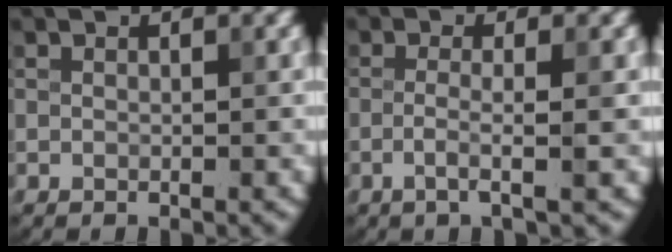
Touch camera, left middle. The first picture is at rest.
{"total": 2.5, "force": [-0.6, 0.5, 2.4], "torque": [-0.038, 0.001, -0.020]}